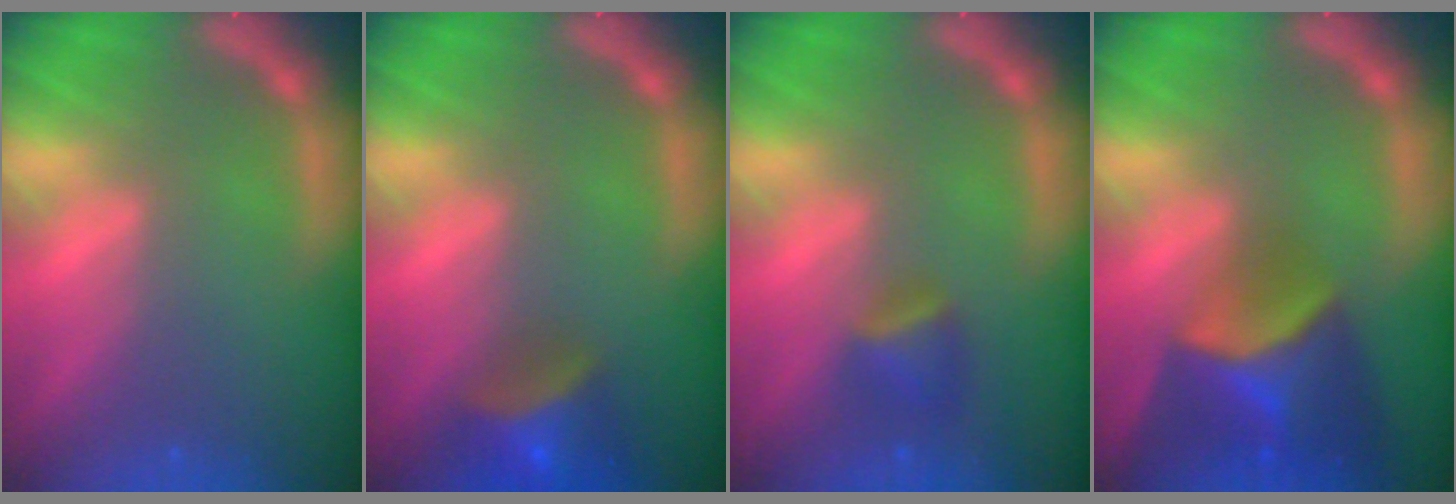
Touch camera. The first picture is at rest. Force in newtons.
{"total": 5.5}
{"total": 2.4}
{"total": 8.4}